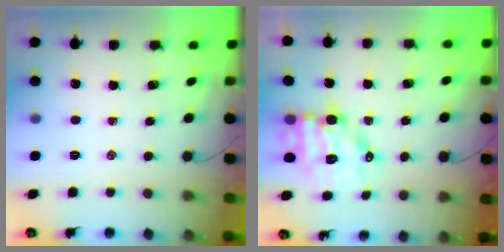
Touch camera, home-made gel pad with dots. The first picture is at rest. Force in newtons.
{"total": 9.7, "press": 9.4, "slide": 2.4}